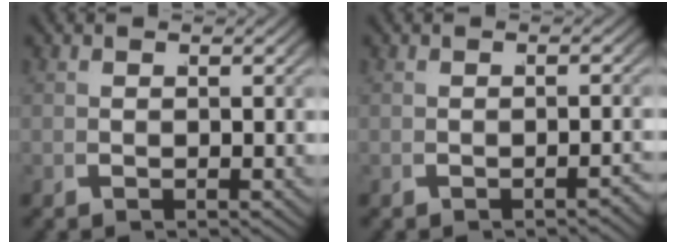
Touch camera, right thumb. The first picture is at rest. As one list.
[{"total": 1.2, "force": [-1.1, 0.1, 0.6], "torque": [-0.016, 0.002, -0.014]}]